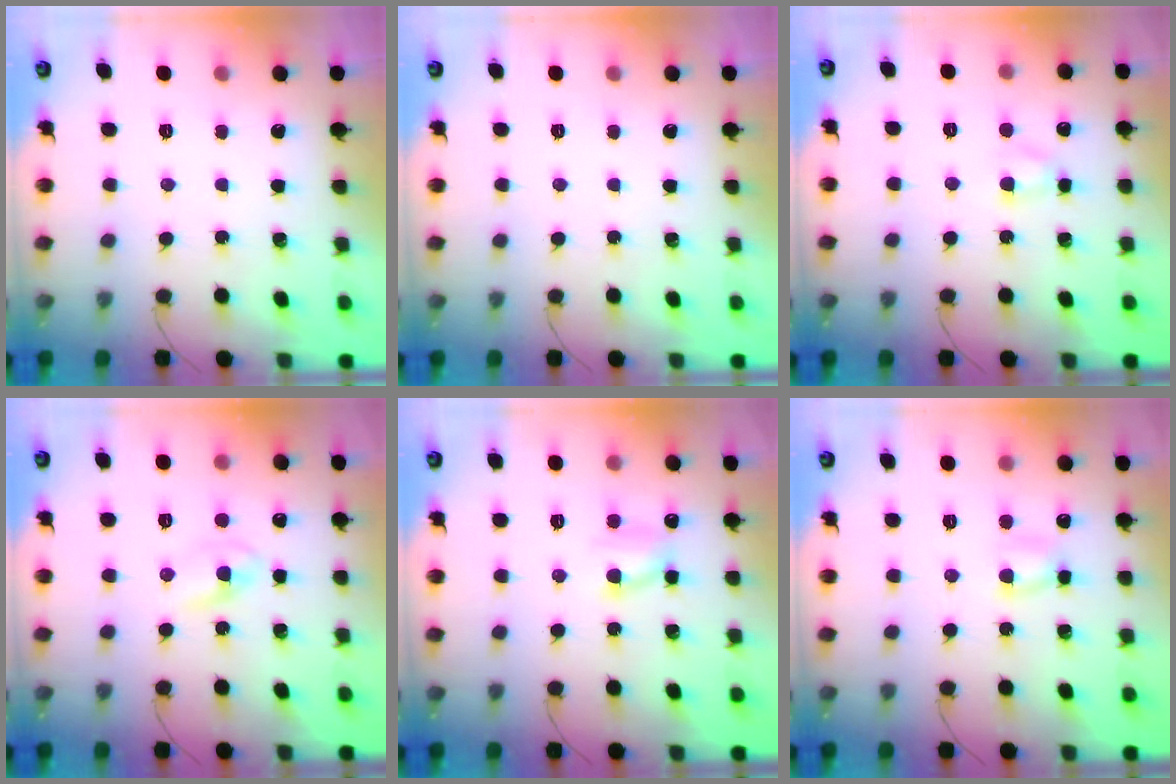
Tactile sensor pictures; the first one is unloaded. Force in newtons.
{"total": 0.0}
{"total": 2.7, "press": 2.5, "slide": 1.0}
{"total": 2.7, "press": 2.4, "slide": 1.4}
{"total": 6.2, "press": 6.2, "slide": 0.6}
{"total": 4.7, "press": 4.6, "slide": 0.8}